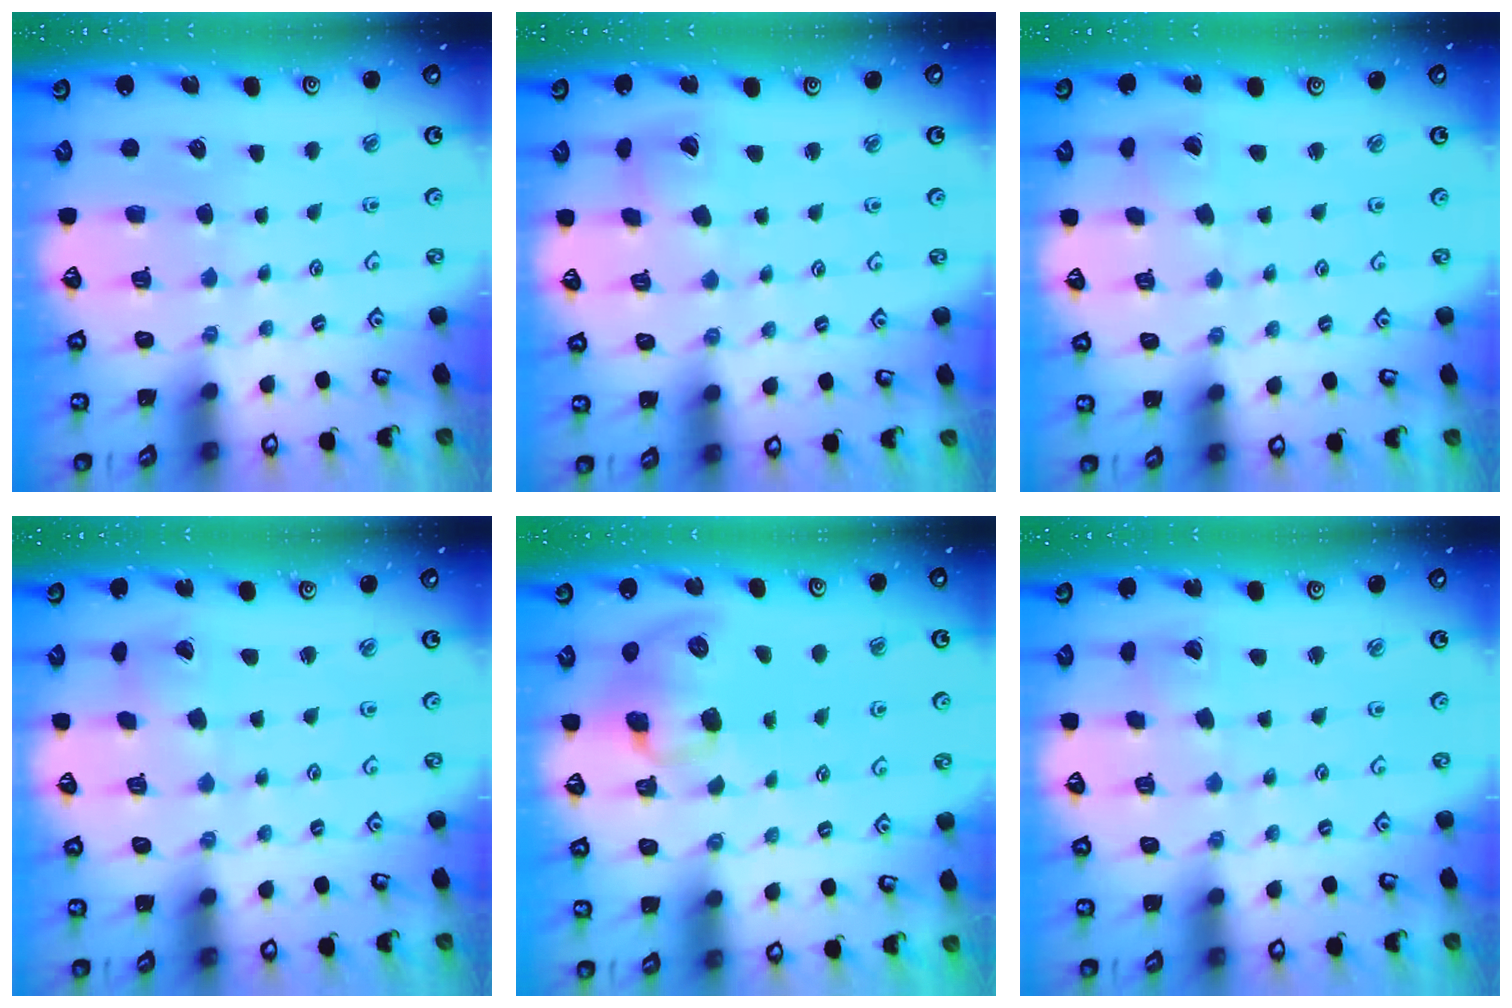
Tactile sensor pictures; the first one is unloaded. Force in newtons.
{"total": 5.5, "press": 5.5, "slide": 0.7}
{"total": 2.1, "press": 2.1, "slide": 0.2}
{"total": 2.7, "press": 2.7, "slide": 0.5}
{"total": 10.3, "press": 10.3, "slide": 0.5}
{"total": 1.4, "press": 1.4, "slide": 0.2}